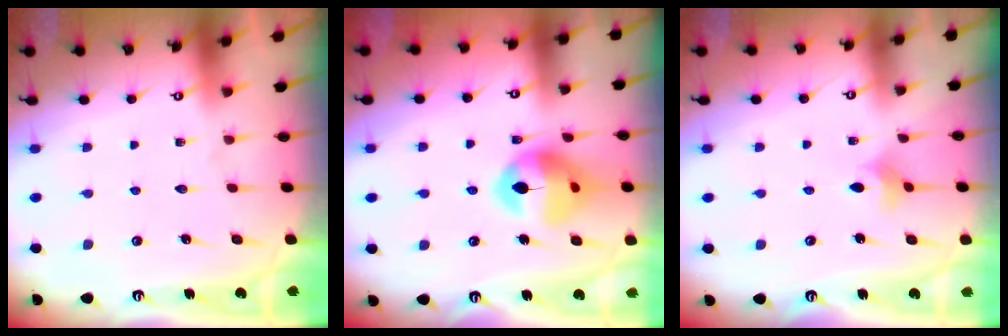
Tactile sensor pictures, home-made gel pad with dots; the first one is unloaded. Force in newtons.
{"total": 14.5, "press": 14.4, "slide": 1.9}
{"total": 4.1, "press": 4.0, "slide": 0.7}